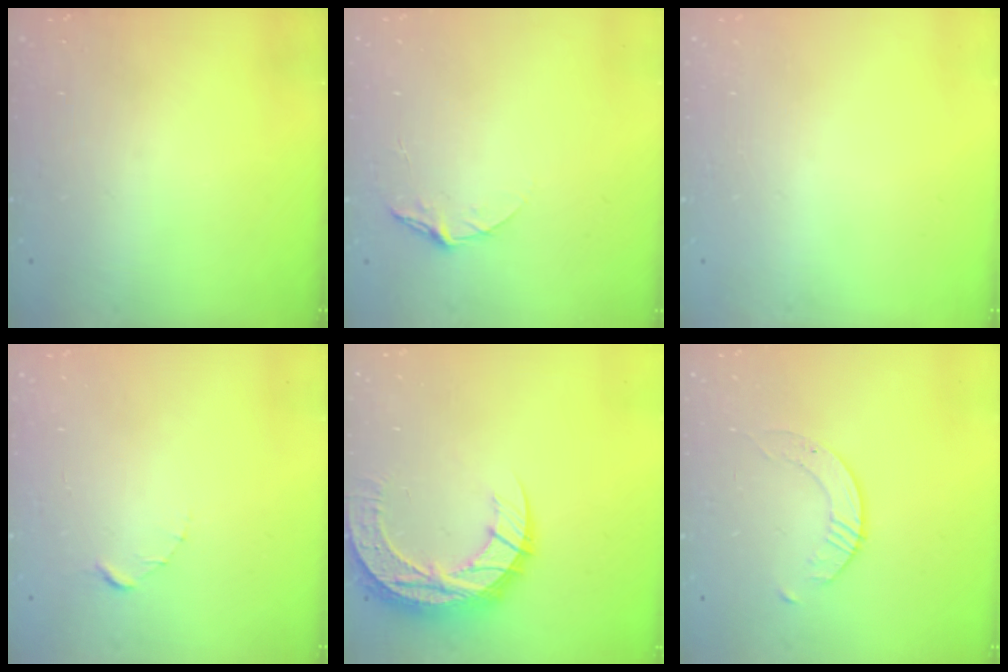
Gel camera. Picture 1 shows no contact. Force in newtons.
{"total": 5.8, "press": 5.8, "slide": 0.5}
{"total": 0.0}
{"total": 1.5, "press": 1.5, "slide": 0.2}
{"total": 12.2, "press": 12.2, "slide": 0.9}
{"total": 1.7, "press": 1.7, "slide": 0.2}